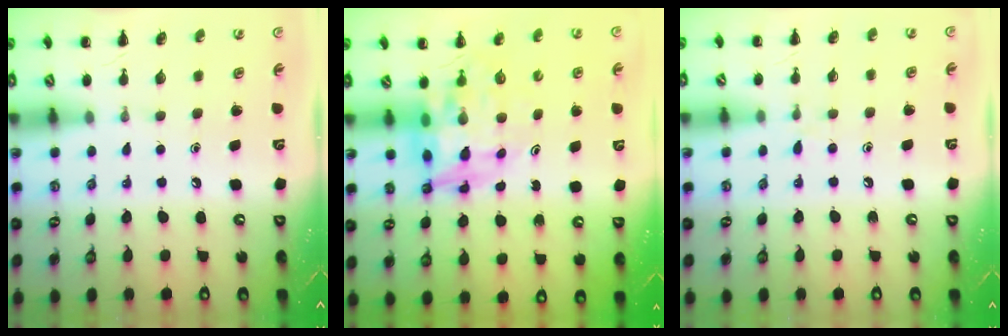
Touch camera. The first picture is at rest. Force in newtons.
{"total": 9.1, "press": 8.5, "slide": 3.2}
{"total": 5.1, "press": 4.7, "slide": 2.0}